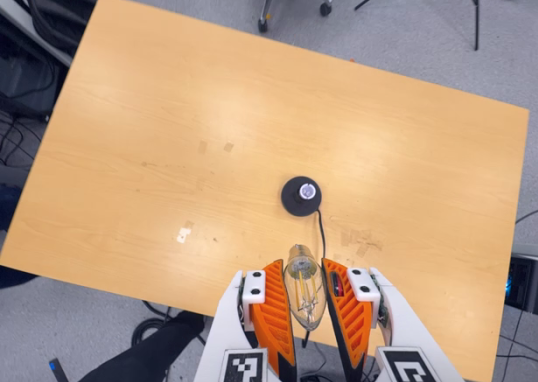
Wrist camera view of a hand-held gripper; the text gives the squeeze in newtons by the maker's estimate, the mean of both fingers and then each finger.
{"total": 13.7, "left": 14.3, "right": 13.0}